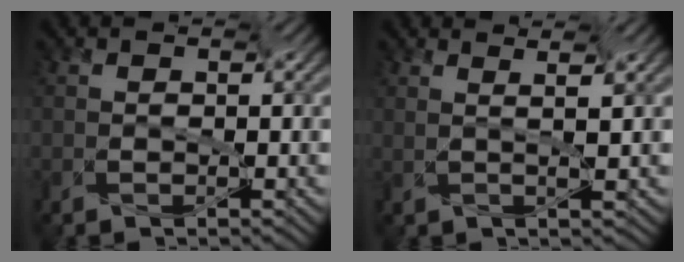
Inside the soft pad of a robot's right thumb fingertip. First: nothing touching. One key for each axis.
{"total": 2.9, "fx": 2.6, "fy": -0.6, "fz": 1.2, "tx": -0.006, "ty": -0.004, "tz": 0.047}